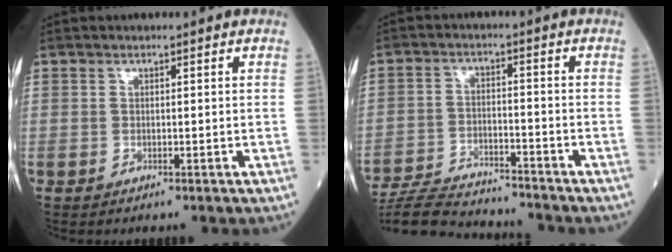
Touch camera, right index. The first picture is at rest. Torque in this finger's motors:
{"motor_torque": [-0.37, -0.06, -0.31, -0.07]}